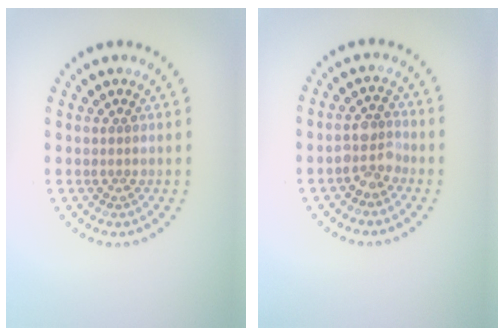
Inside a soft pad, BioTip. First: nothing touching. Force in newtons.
{"total": 2.6, "press": 2.2, "slide": 1.3}